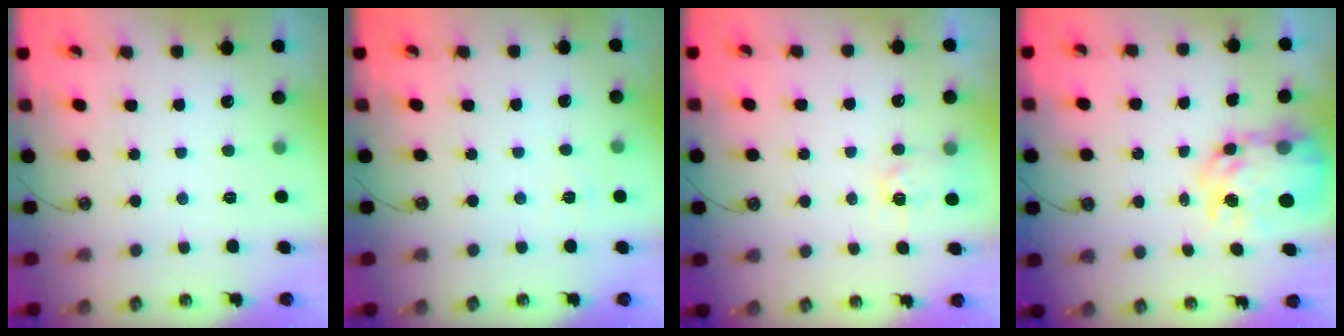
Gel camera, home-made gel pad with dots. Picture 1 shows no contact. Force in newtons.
{"total": 2.1, "press": 2.1, "slide": 0.3}
{"total": 4.4, "press": 4.4, "slide": 0.5}
{"total": 11.4, "press": 11.3, "slide": 0.9}